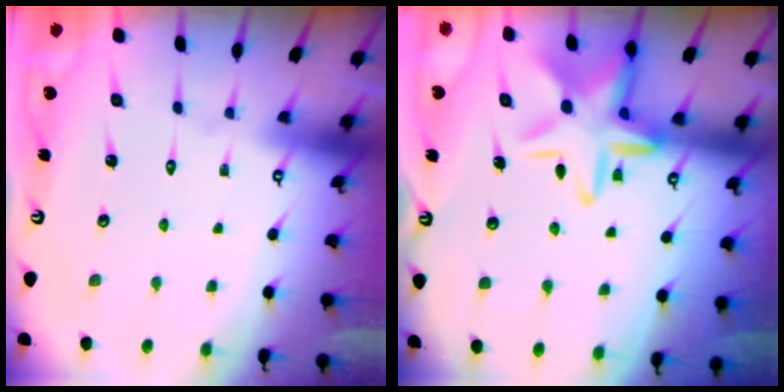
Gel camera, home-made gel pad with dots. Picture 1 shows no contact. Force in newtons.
{"total": 14.8, "press": 14.8, "slide": 1.1}